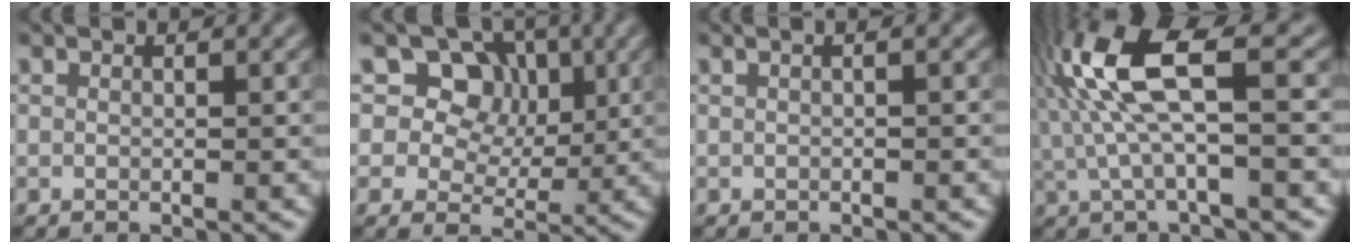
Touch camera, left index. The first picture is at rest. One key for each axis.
{"total": 8.4, "fx": 3.7, "fy": 6.5, "fz": 3.9, "tx": -0.068, "ty": 0.006, "tz": 0.048}
{"total": 1.2, "fx": 0.2, "fy": 0.5, "fz": 1.1, "tx": -0.012, "ty": 0.001, "tz": -0.006}
{"total": 8.1, "fx": 1.3, "fy": 2.3, "fz": 7.6, "tx": -0.171, "ty": 0.020, "tz": 0.023}